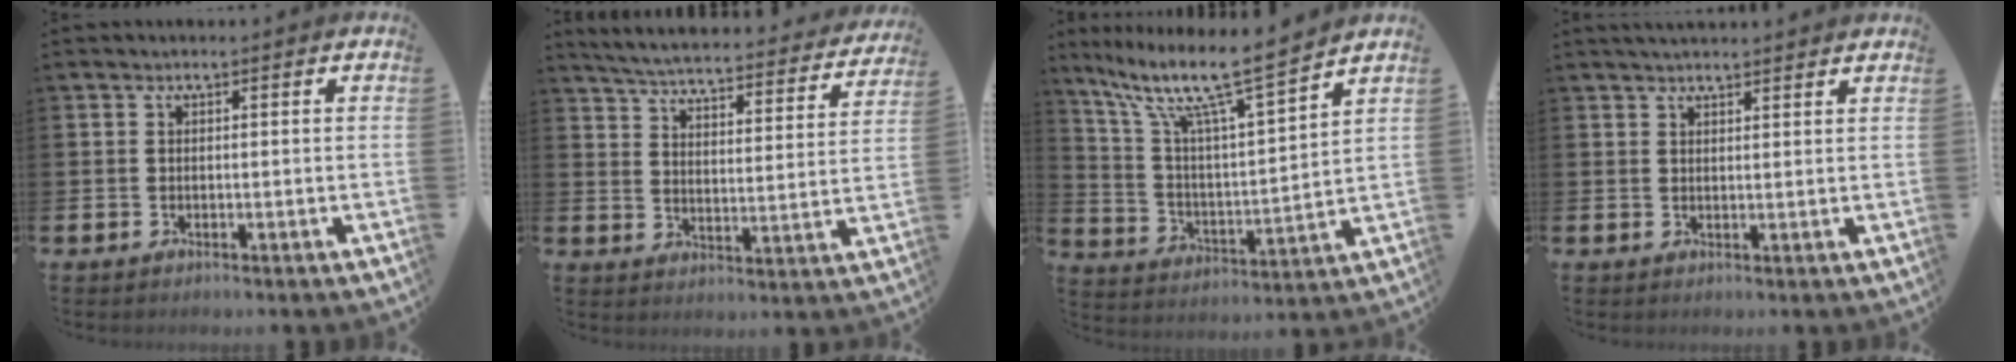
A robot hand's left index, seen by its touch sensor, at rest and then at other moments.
{"total": 4.9, "force": [4.6, 0.5, 1.4], "torque": [-0.050, -0.043, 0.074]}
{"total": 11.2, "force": [9.2, 1.4, 6.1], "torque": [-0.150, -0.060, 0.150]}
{"total": 2.4, "force": [2.4, 0.2, 0.4], "torque": [-0.007, -0.008, 0.042]}